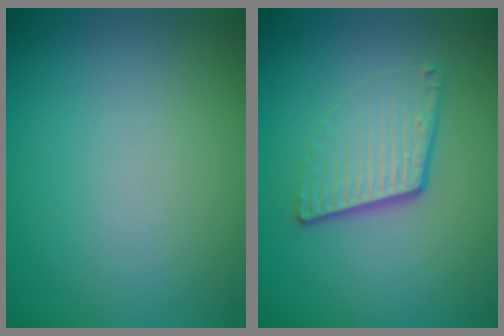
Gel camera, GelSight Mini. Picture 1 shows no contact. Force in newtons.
{"total": 4.2, "press": 2.8, "slide": 3.2}